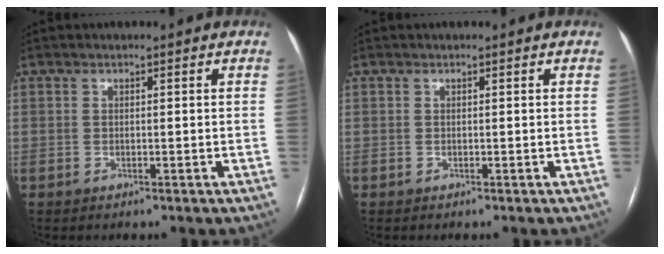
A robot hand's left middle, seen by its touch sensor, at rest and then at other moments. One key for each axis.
{"total": 0.0}